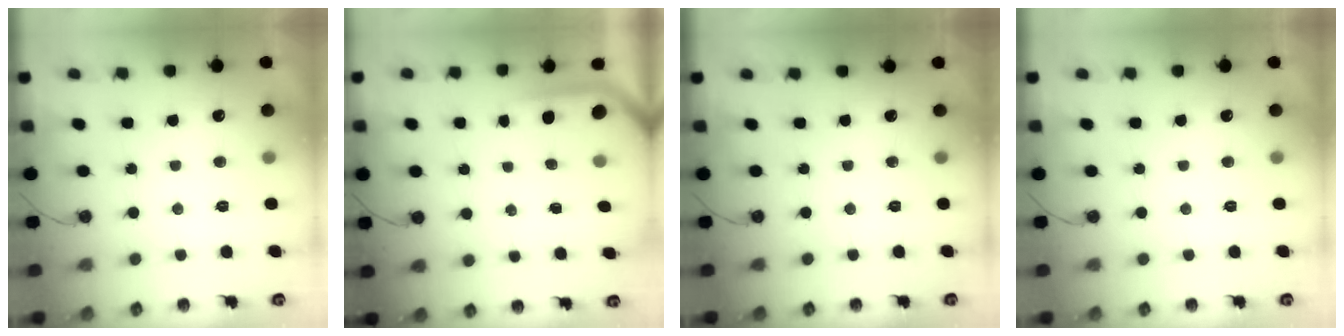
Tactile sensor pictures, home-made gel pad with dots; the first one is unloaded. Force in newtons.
{"total": 2.7, "press": 2.7, "slide": 0.4}
{"total": 0.0}
{"total": 0.0}